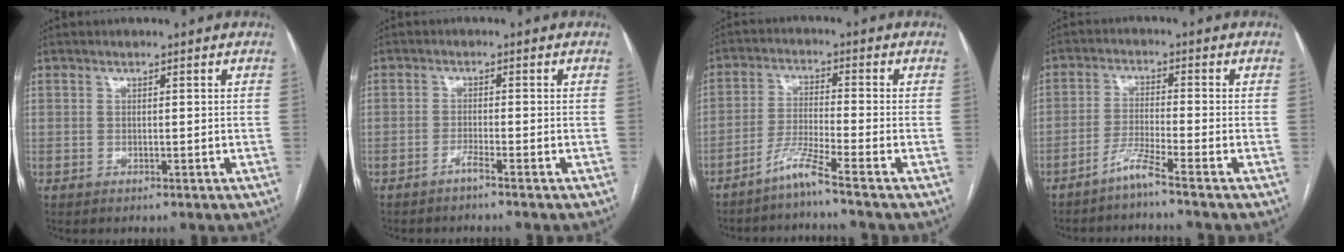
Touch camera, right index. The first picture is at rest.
{"total": 1.6, "force": [-1.3, -0.5, 0.8], "torque": [-0.014, 0.003, -0.026]}
{"total": 5.2, "force": [-4.1, -1.8, 2.6], "torque": [-0.057, -0.020, -0.088]}
{"total": 4.0, "force": [-3.3, -1.4, 1.9], "torque": [-0.044, -0.016, -0.072]}